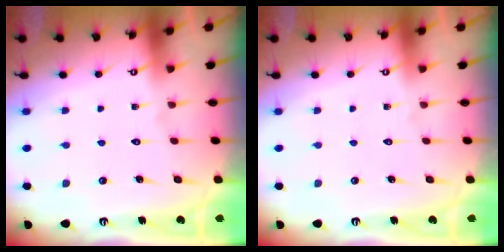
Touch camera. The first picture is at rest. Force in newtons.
{"total": 0.0}